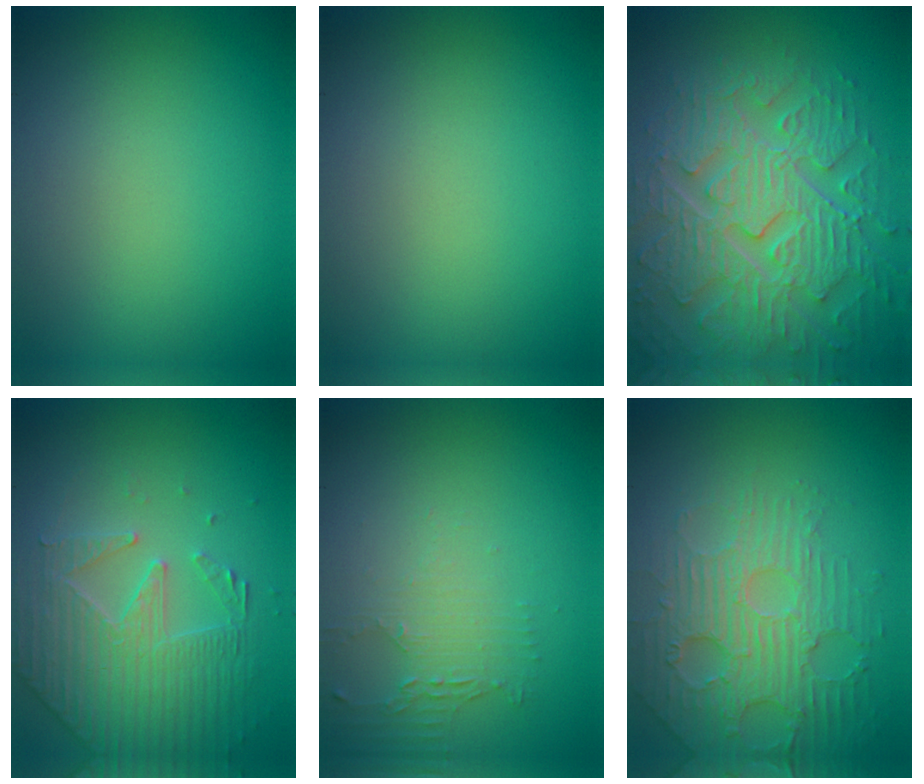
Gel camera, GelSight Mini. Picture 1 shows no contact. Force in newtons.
{"total": 0.0}
{"total": 8.8, "press": 6.5, "slide": 6.0}
{"total": 4.4, "press": 3.8, "slide": 2.2}
{"total": 2.1, "press": 1.6, "slide": 1.4}
{"total": 4.7, "press": 4.2, "slide": 2.1}